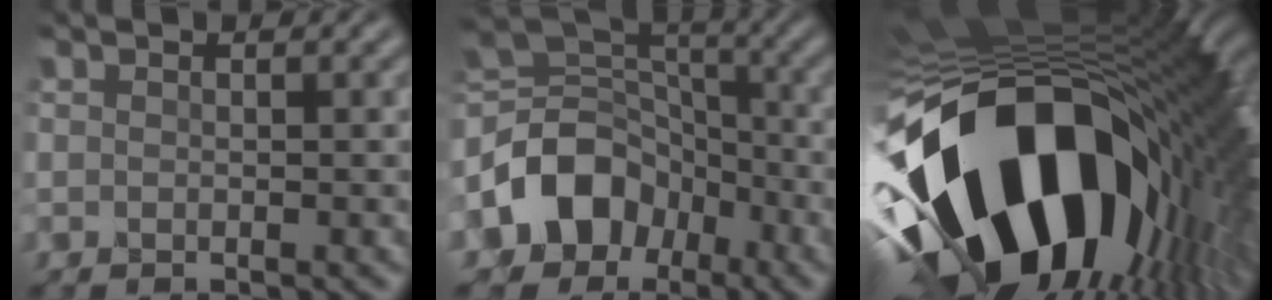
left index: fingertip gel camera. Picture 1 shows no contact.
{"total": 8.3, "force": [-3.4, 6.2, 4.4], "torque": [-0.076, 0.013, -0.068]}
{"total": 19.8, "force": [-4.9, 11.5, 15.3], "torque": [-0.278, -0.027, -0.088]}